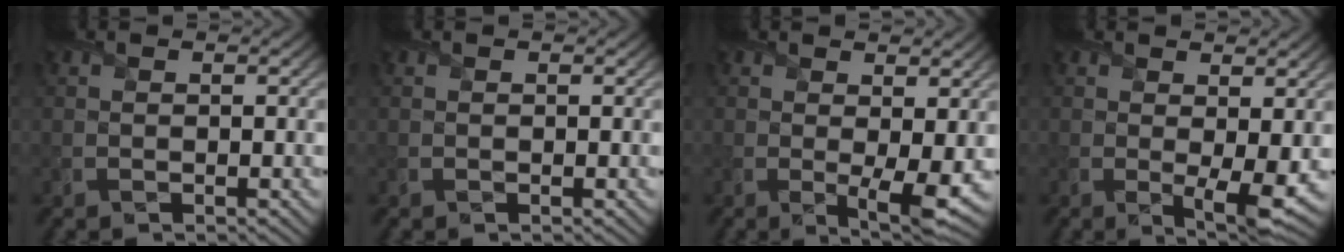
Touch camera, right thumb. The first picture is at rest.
{"total": 0.0}
{"total": 4.0, "force": [0.3, 1.0, 3.8], "torque": [-0.068, -0.014, 0.008]}
{"total": 4.0, "force": [0.3, 1.0, 3.8], "torque": [-0.068, -0.014, 0.009]}